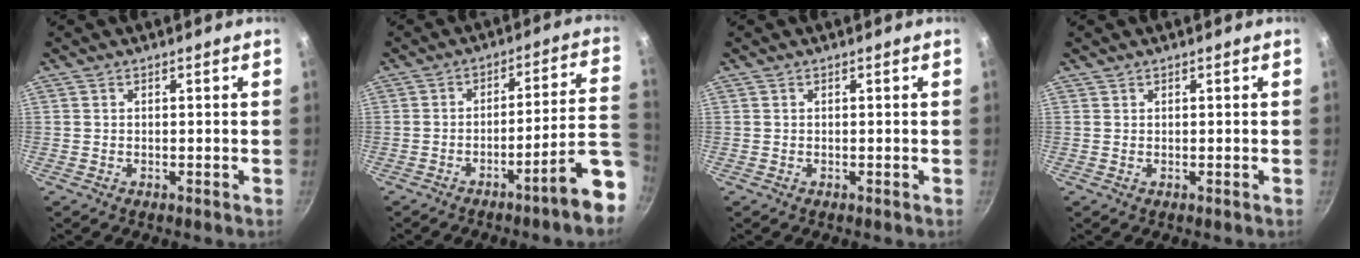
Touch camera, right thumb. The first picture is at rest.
{"total": 12.1, "force": [-5.5, 1.0, 10.7], "torque": [-0.134, 0.046, -0.077]}
{"total": 0.0}
{"total": 0.0}